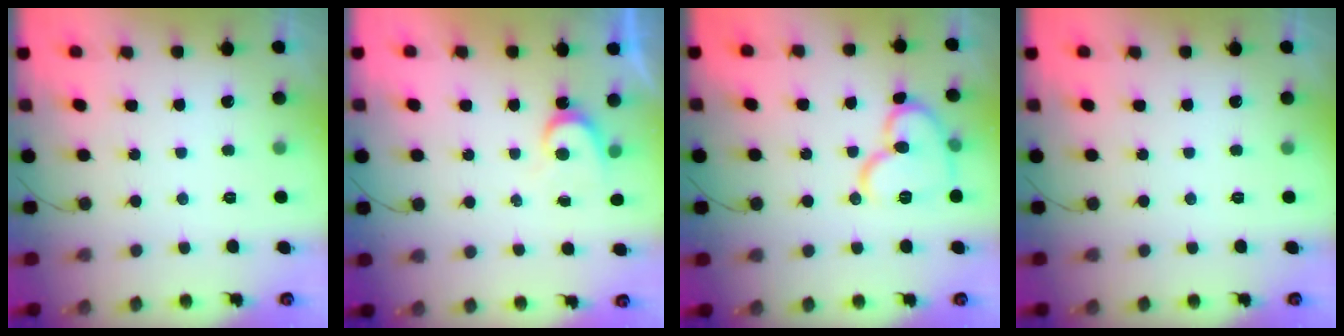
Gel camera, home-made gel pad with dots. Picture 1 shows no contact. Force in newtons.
{"total": 3.7, "press": 3.7, "slide": 0.4}
{"total": 12.4, "press": 12.4, "slide": 0.5}
{"total": 0.0}